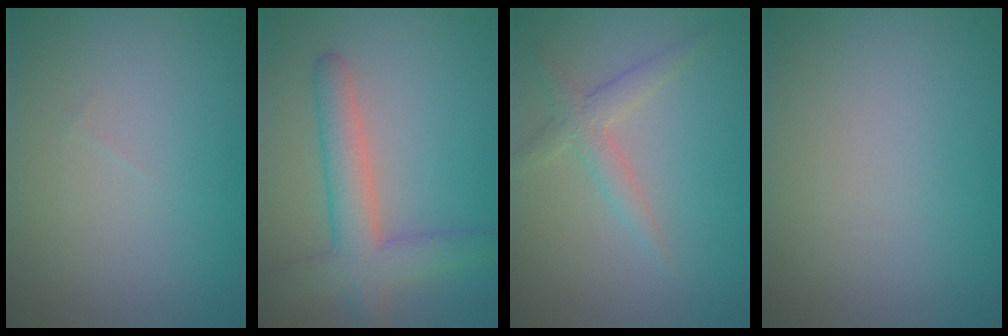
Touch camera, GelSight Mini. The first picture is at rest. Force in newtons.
{"total": 4.9, "press": 4.9, "slide": 0.3}
{"total": 2.2, "press": 2.2, "slide": 0.0}
{"total": 0.0}